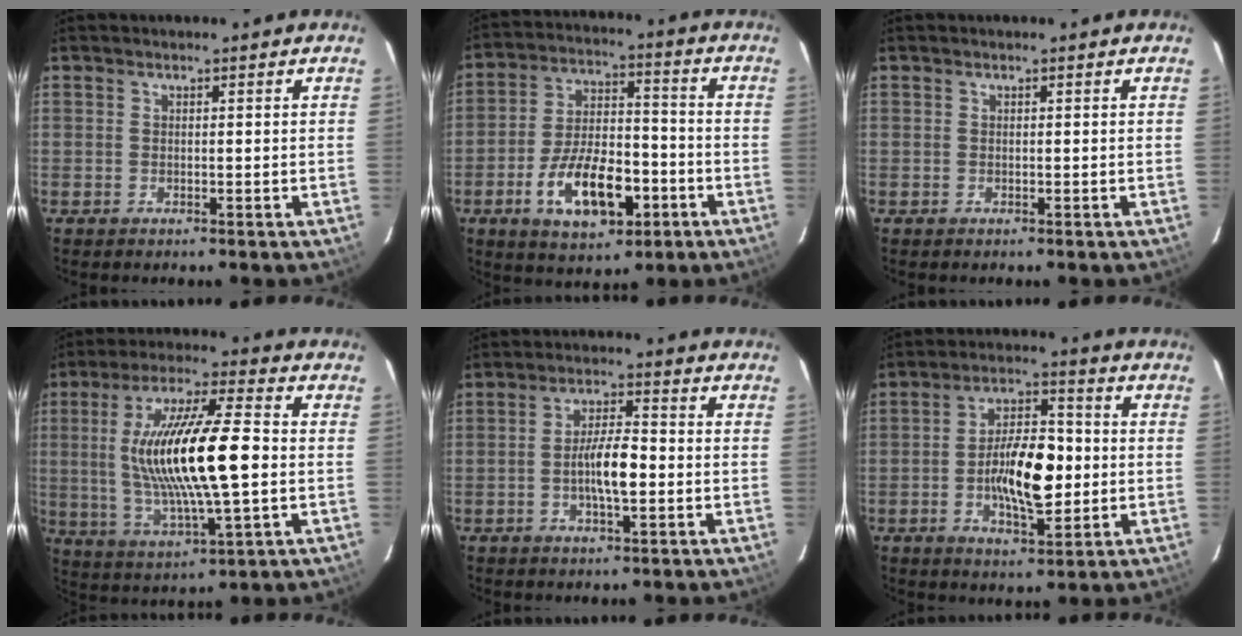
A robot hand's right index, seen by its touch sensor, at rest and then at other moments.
{"total": 15.2, "force": [-6.3, 7.2, 11.9], "torque": [-0.227, 0.008, -0.094]}
{"total": 0.0}
{"total": 19.2, "force": [0.2, 3.8, 18.8], "torque": [-0.352, -0.001, 0.012]}
{"total": 7.0, "force": [-1.5, 1.7, 6.6], "torque": [-0.123, 0.005, -0.025]}
{"total": 12.9, "force": [-1.6, 5.6, 11.5], "torque": [-0.202, 0.008, -0.024]}